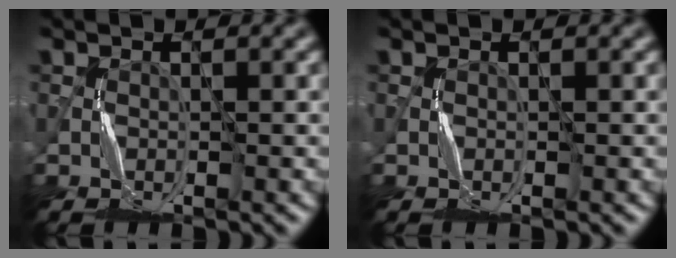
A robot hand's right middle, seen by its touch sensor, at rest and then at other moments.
{"total": 0.0}